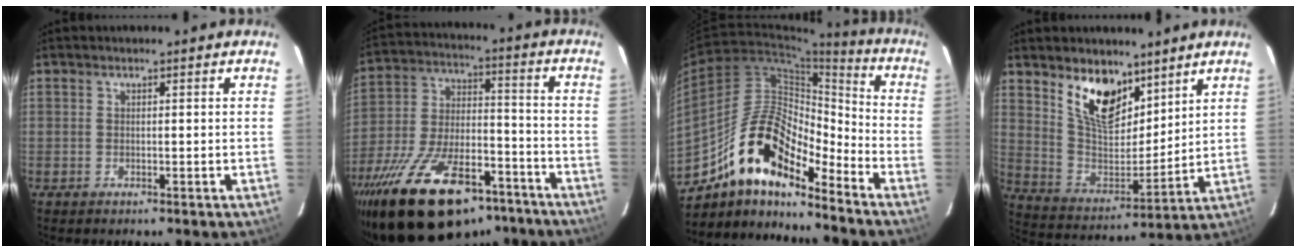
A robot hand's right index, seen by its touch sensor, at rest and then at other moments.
{"total": 27.6, "force": [-19.0, 11.9, 16.1], "torque": [-0.304, -0.011, -0.288]}
{"total": 16.8, "force": [-12.4, 5.7, 9.8], "torque": [-0.170, 0.015, -0.235]}
{"total": 13.9, "force": [9.0, 7.0, 7.9], "torque": [-0.149, -0.009, 0.175]}